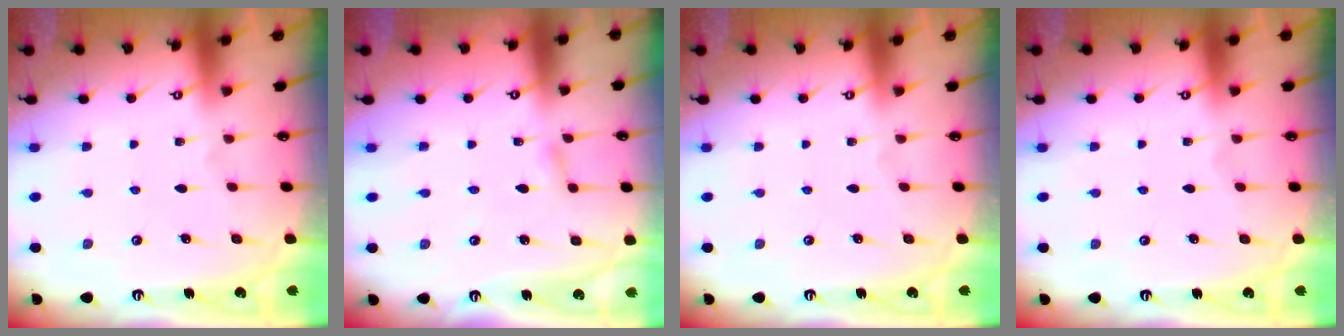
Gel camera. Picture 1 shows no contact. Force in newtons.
{"total": 2.3, "press": 2.2, "slide": 0.2}
{"total": 0.0}
{"total": 0.0}